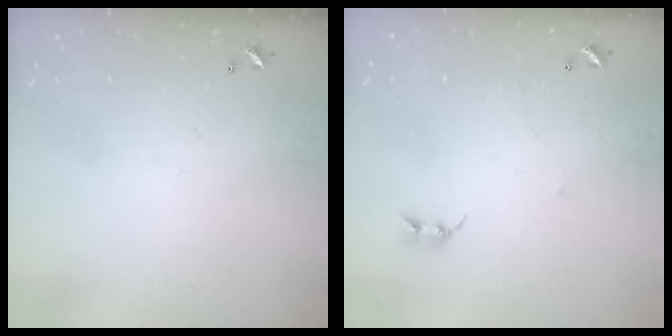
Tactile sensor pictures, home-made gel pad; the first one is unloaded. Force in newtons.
{"total": 2.4, "press": 2.4, "slide": 0.2}